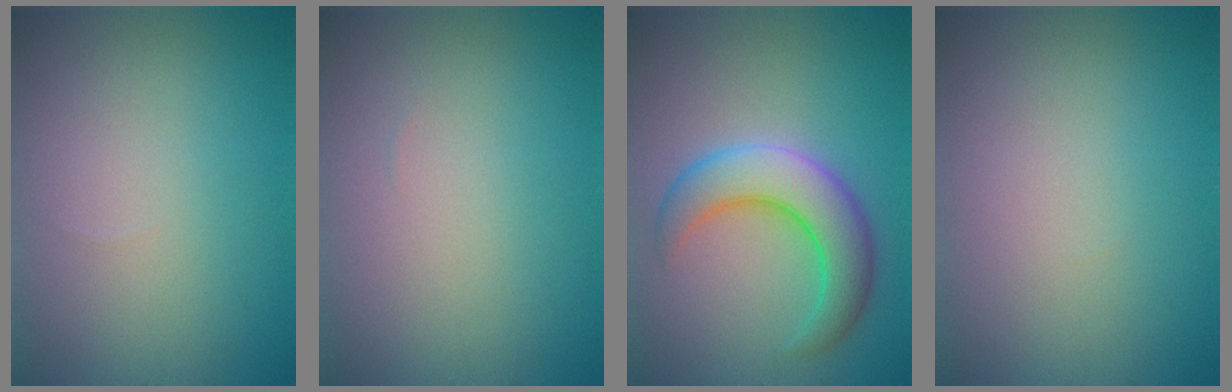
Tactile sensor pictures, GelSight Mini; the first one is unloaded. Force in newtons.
{"total": 0.0}
{"total": 6.4, "press": 6.4, "slide": 0.2}
{"total": 0.0}